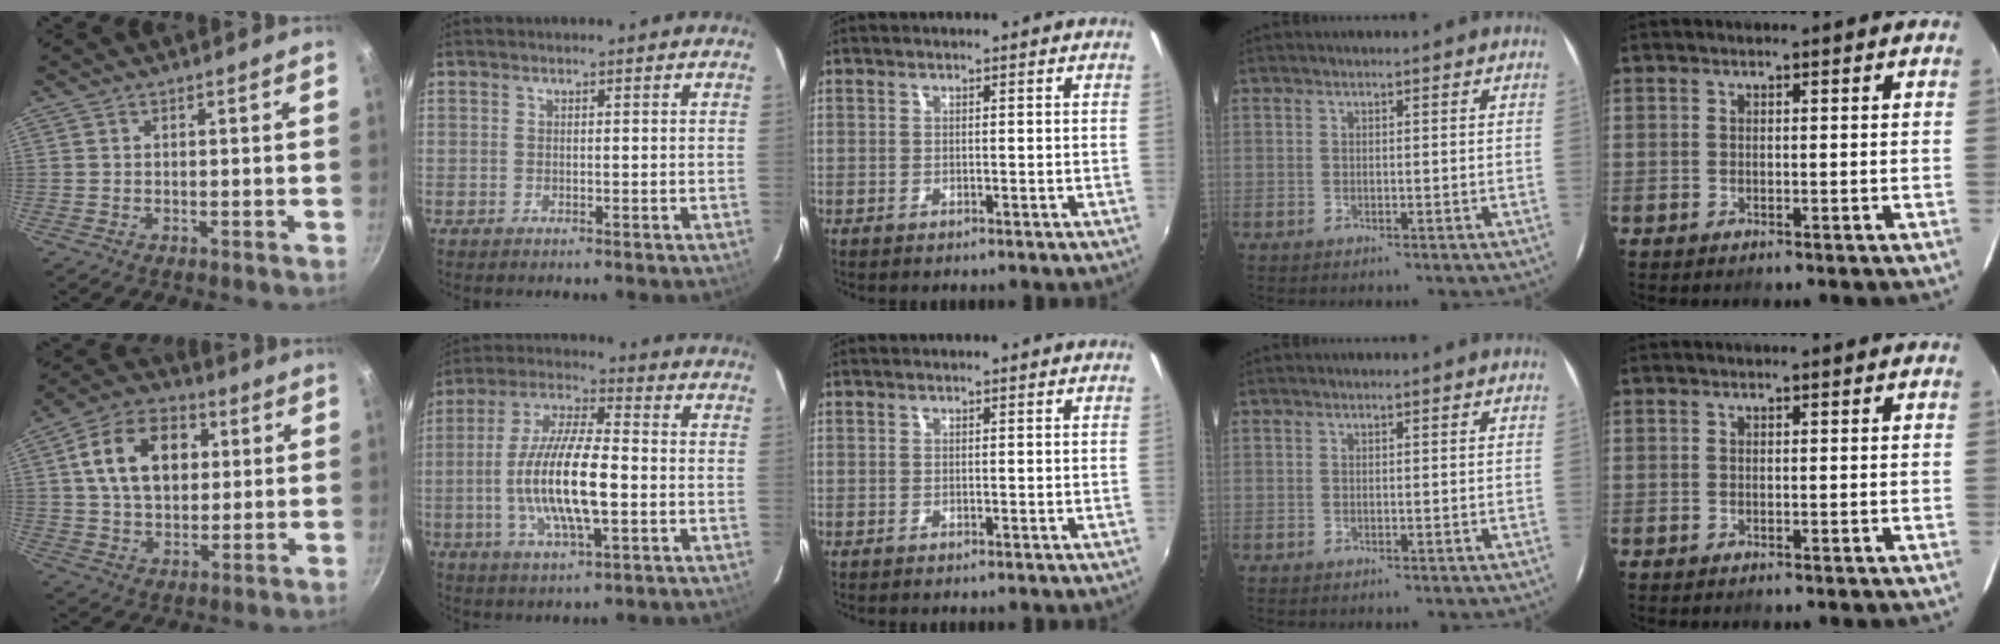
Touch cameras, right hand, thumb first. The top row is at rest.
{"thumb": {"total": 16.0, "force": [3.7, 11.0, 11.0], "torque": [-0.157, 0.013, 0.051]}, "index": {"total": 15.5, "force": [-2.7, 4.2, 14.6], "torque": [-0.293, -0.003, -0.051]}}